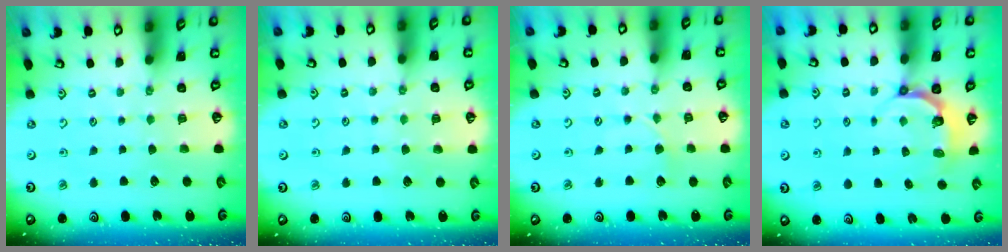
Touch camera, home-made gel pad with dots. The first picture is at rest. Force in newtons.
{"total": 3.9, "press": 3.8, "slide": 0.7}
{"total": 2.2, "press": 2.2, "slide": 0.3}
{"total": 5.6, "press": 4.6, "slide": 3.1}